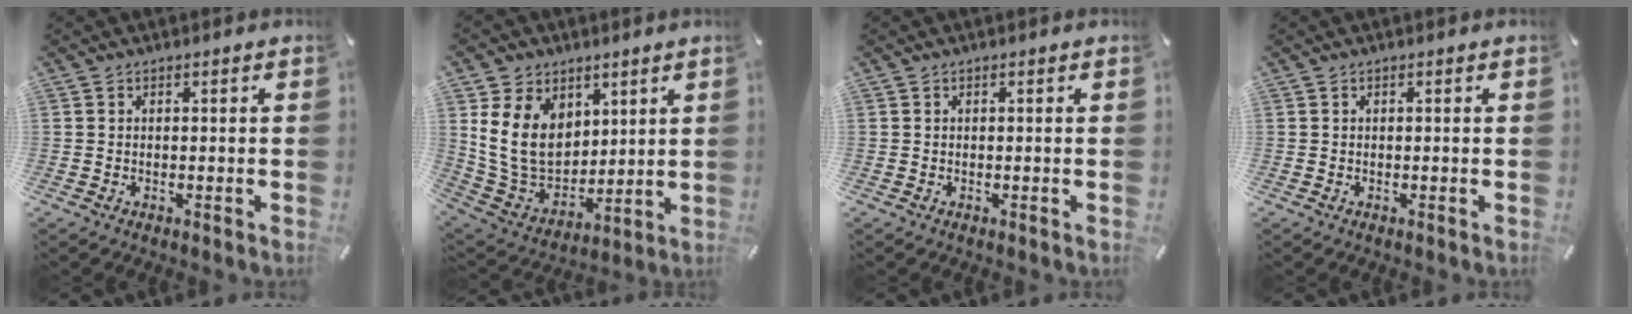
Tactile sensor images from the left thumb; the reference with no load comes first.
{"total": 15.5, "force": [4.8, 12.2, 8.2], "torque": [-0.197, -0.026, 0.094]}
{"total": 0.0}
{"total": 0.0}